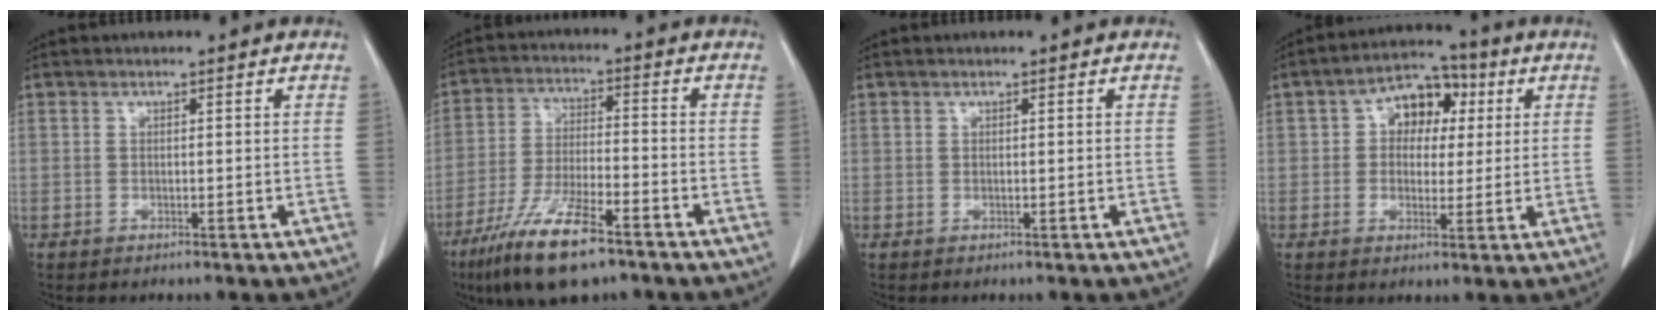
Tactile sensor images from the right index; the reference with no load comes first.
{"total": 13.6, "force": [-8.8, 3.0, 9.9], "torque": [-0.196, -0.021, -0.156]}
{"total": 0.0}
{"total": 9.0, "force": [2.1, 6.1, 6.4], "torque": [-0.104, 0.035, 0.034]}